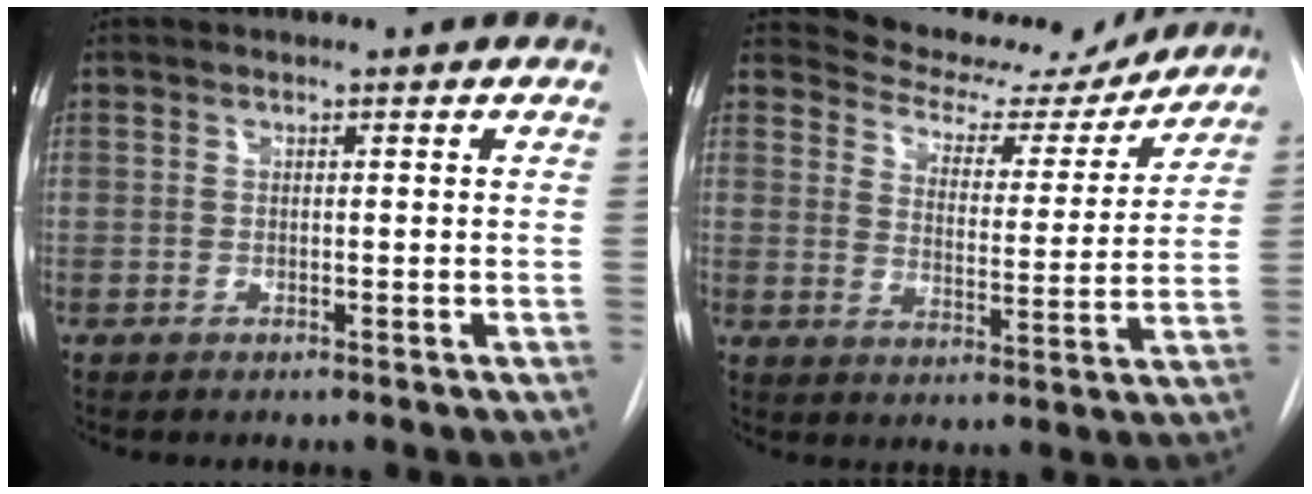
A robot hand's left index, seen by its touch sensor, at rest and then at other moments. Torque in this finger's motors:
{"motor_torque": [0.45, -0.71, -0.04, -0.05]}